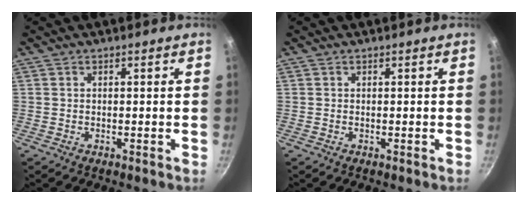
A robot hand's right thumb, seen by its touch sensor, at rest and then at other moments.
{"total": 0.0}